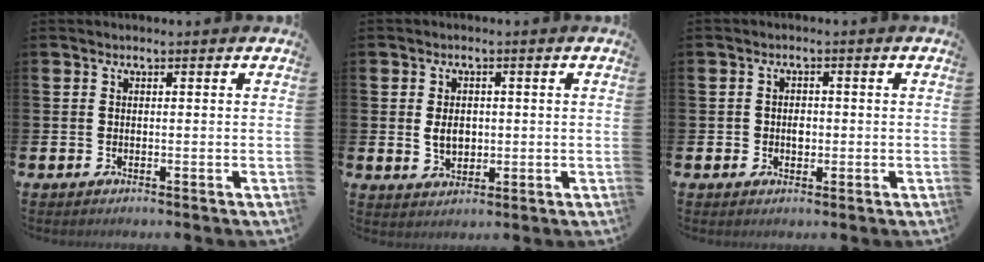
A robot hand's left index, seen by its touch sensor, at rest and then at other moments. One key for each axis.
{"total": 3.5, "fx": 0.2, "fy": 2.5, "fz": 2.4, "tx": -0.030, "ty": 0.001, "tz": -0.003}
{"total": 1.8, "fx": -0.2, "fy": 1.6, "fz": 1.0, "tx": 0.001, "ty": 0.000, "tz": -0.010}